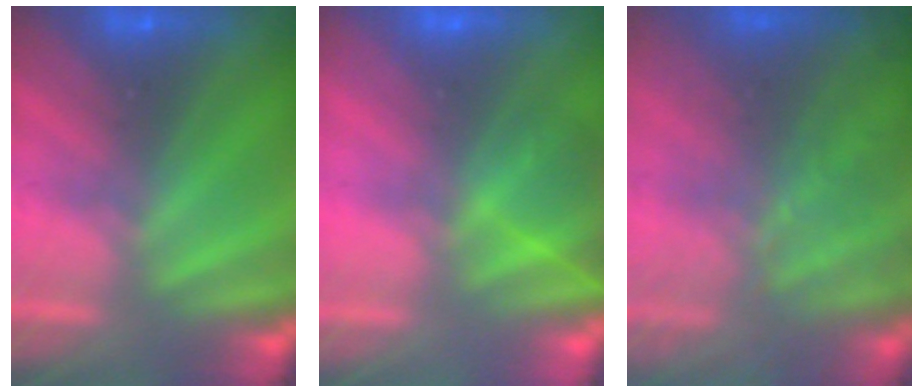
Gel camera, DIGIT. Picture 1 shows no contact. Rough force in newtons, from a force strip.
{"total": 2.8}
{"total": 7.1}